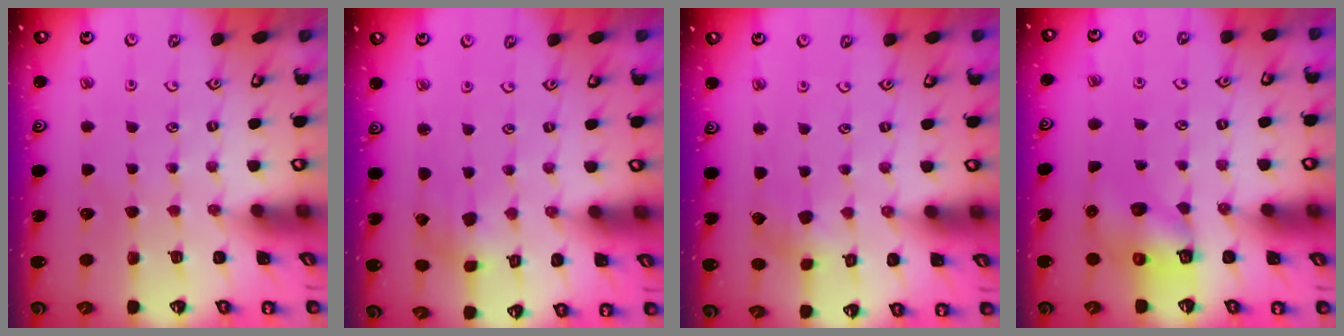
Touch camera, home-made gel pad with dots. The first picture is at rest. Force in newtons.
{"total": 2.7, "press": 2.6, "slide": 0.3}
{"total": 3.0, "press": 3.0, "slide": 0.4}
{"total": 6.7, "press": 6.6, "slide": 1.0}